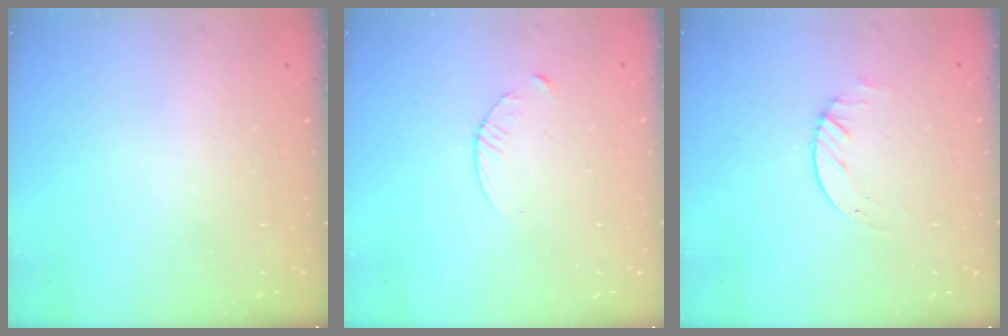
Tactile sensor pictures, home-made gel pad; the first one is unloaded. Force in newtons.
{"total": 3.8, "press": 3.7, "slide": 0.5}
{"total": 1.7, "press": 1.7, "slide": 0.2}